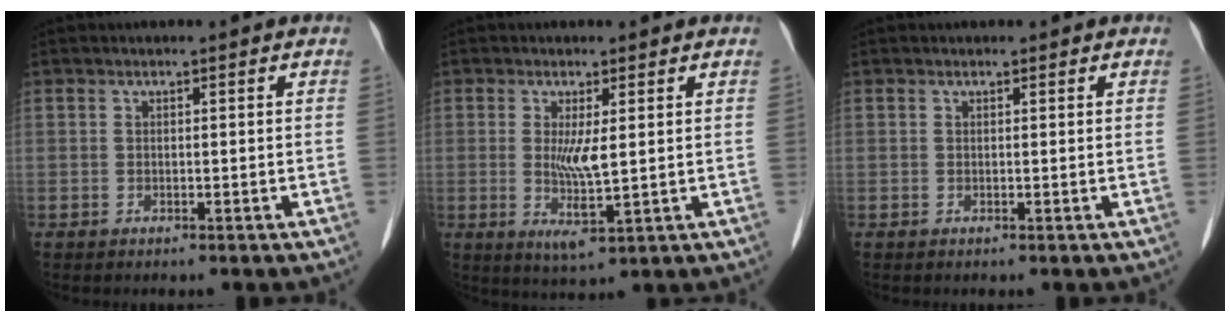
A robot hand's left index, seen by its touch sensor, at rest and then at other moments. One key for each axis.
{"total": 4.8, "fx": 0.4, "fy": 0.7, "fz": 4.7, "tx": -0.092, "ty": -0.013, "tz": 0.011}
{"total": 0.8, "fx": 0.7, "fy": 0.5, "fz": 0.2, "tx": -0.005, "ty": 0.003, "tz": 0.008}